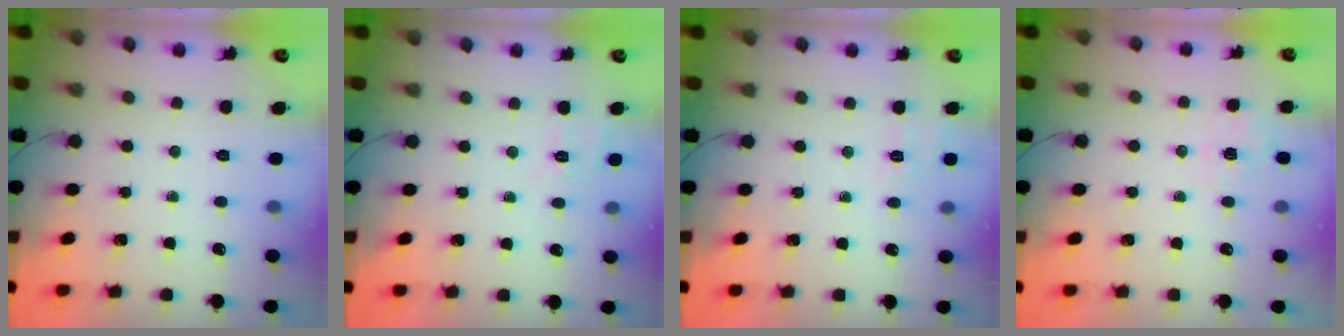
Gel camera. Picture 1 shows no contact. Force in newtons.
{"total": 2.0, "press": 0.7, "slide": 1.9}
{"total": 1.9, "press": 0.8, "slide": 1.7}
{"total": 2.5, "press": 1.8, "slide": 1.7}